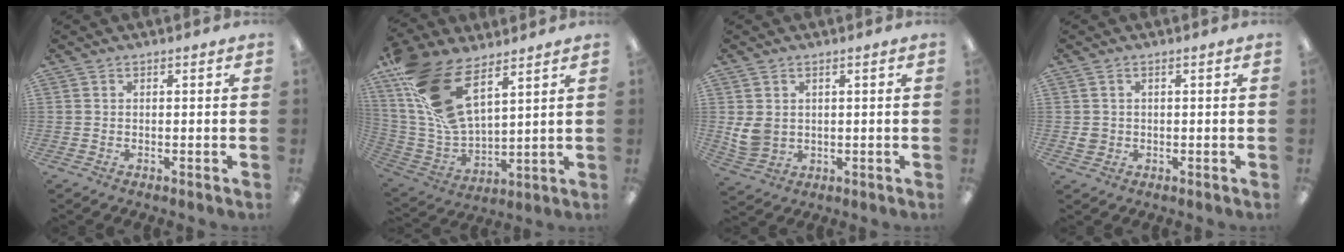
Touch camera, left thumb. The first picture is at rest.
{"total": 19.3, "force": [10.9, 9.1, 13.1], "torque": [-0.296, -0.045, 0.199]}
{"total": 5.4, "force": [1.3, 4.4, 2.9], "torque": [-0.070, -0.002, 0.025]}
{"total": 2.3, "force": [0.1, 2.1, 1.0], "torque": [-0.021, 0.005, 0.002]}